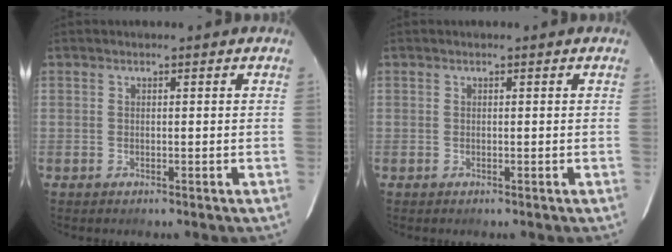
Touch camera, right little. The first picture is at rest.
{"total": 0.0}